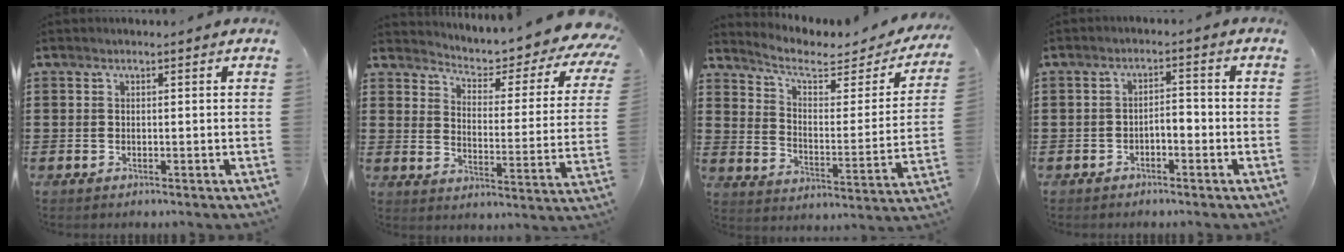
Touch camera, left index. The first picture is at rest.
{"total": 3.9, "force": [3.2, 0.7, 2.0], "torque": [-0.051, -0.038, 0.042]}
{"total": 5.3, "force": [3.9, 1.9, 3.1], "torque": [-0.073, -0.025, 0.059]}
{"total": 2.4, "force": [-1.6, 1.0, 1.5], "torque": [-0.033, 0.006, -0.036]}